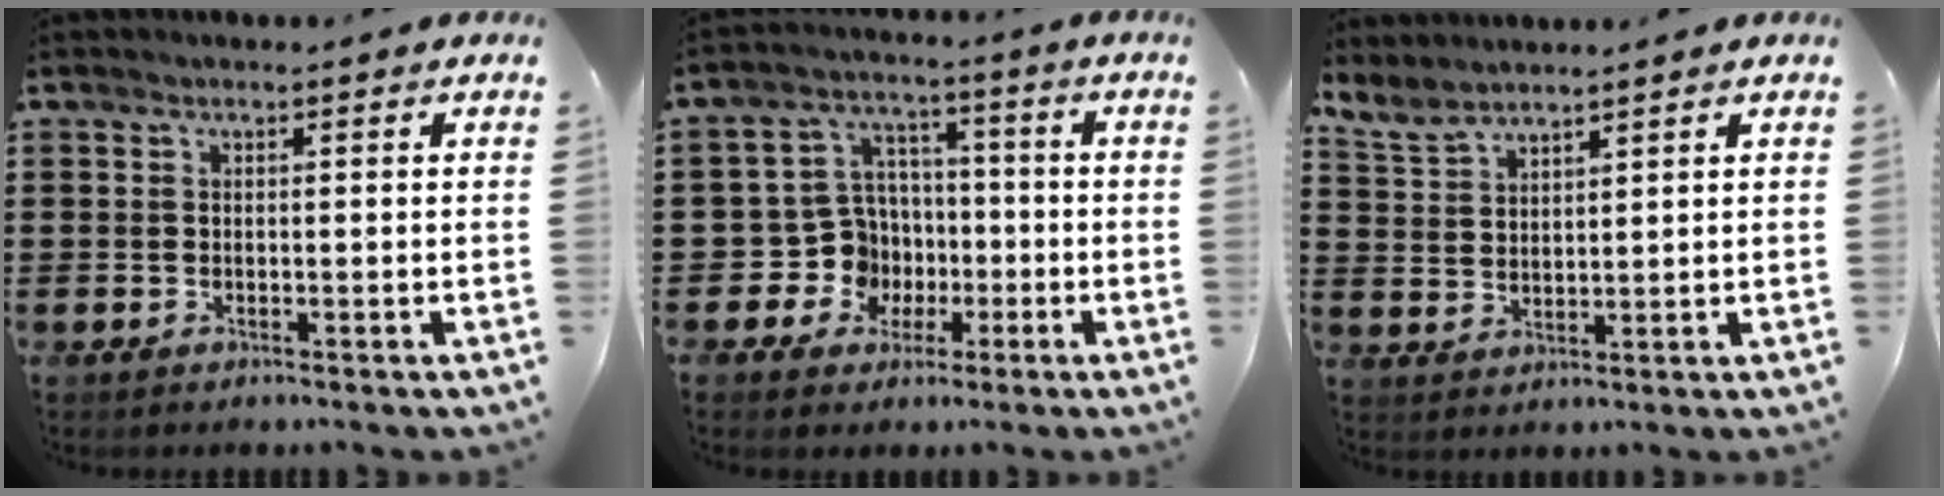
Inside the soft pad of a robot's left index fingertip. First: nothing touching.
{"total": 8.7, "force": [-1.3, 8.2, 2.5], "torque": [-0.094, 0.010, -0.018]}
{"total": 4.0, "force": [3.8, 1.0, 1.0], "torque": [-0.034, -0.011, 0.070]}